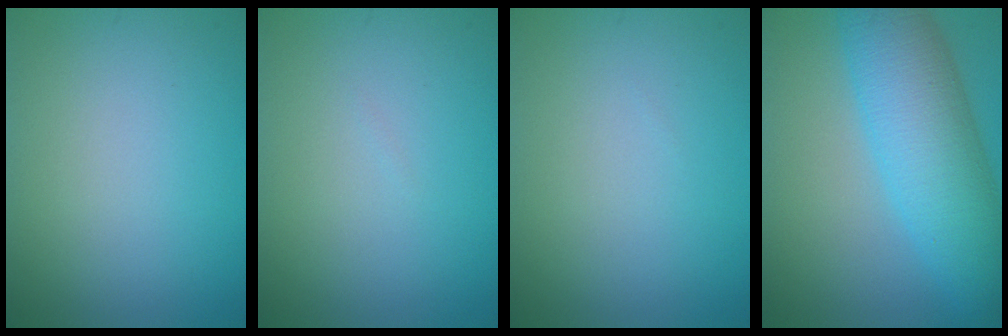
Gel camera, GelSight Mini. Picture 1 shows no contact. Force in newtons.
{"total": 0.0}
{"total": 0.0}
{"total": 8.6, "press": 8.6, "slide": 0.1}